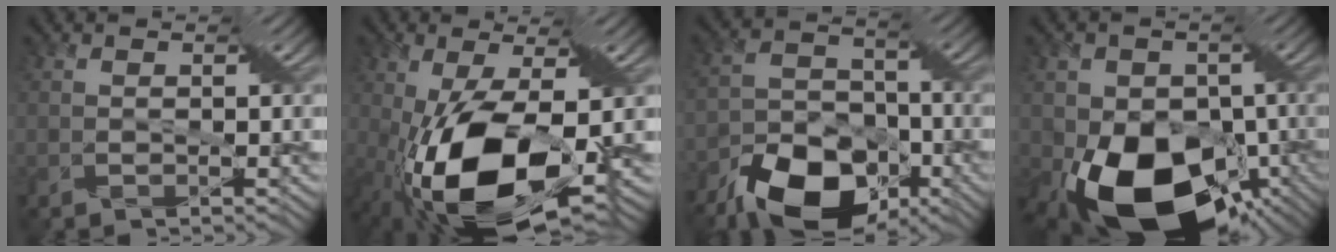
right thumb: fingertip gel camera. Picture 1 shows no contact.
{"total": 13.9, "force": [-3.6, 5.9, 12.0], "torque": [-0.244, -0.026, -0.061]}
{"total": 15.2, "force": [-9.7, 8.2, 8.3], "torque": [-0.169, -0.028, -0.176]}
{"total": 17.0, "force": [-5.5, 12.5, 10.2], "torque": [-0.171, -0.033, -0.081]}